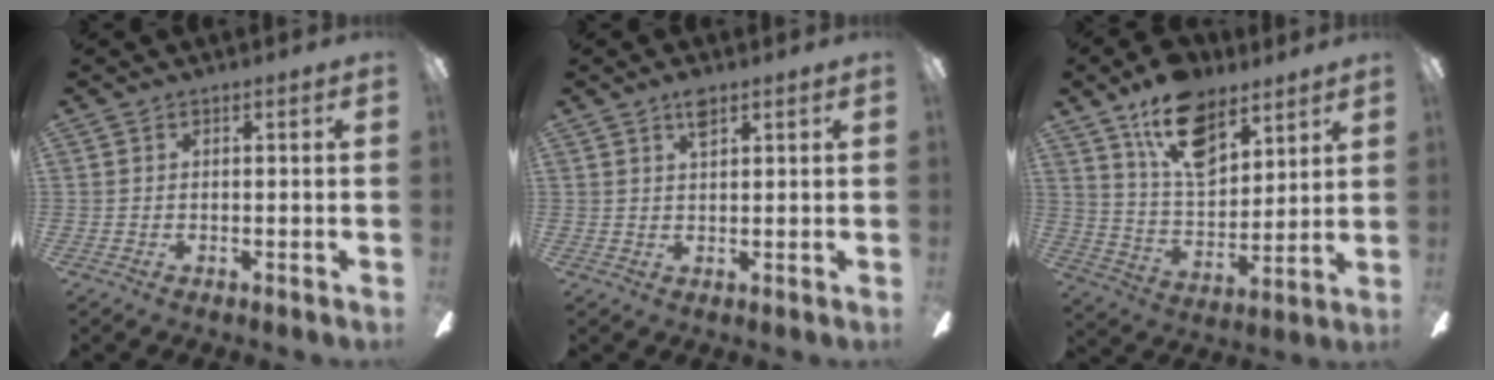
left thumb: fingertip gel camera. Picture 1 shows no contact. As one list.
[{"total": 3.3, "force": [2.2, 1.2, 2.1], "torque": [-0.041, 0.001, 0.037]}, {"total": 16.0, "force": [10.2, 8.6, 8.8], "torque": [-0.147, -0.043, 0.187]}]